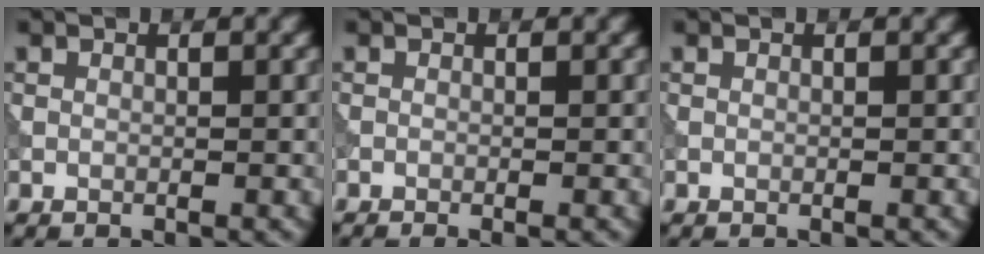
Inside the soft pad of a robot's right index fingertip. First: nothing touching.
{"total": 1.1, "force": [-0.6, 0.4, 0.9], "torque": [-0.004, -0.008, -0.012]}
{"total": 0.0}